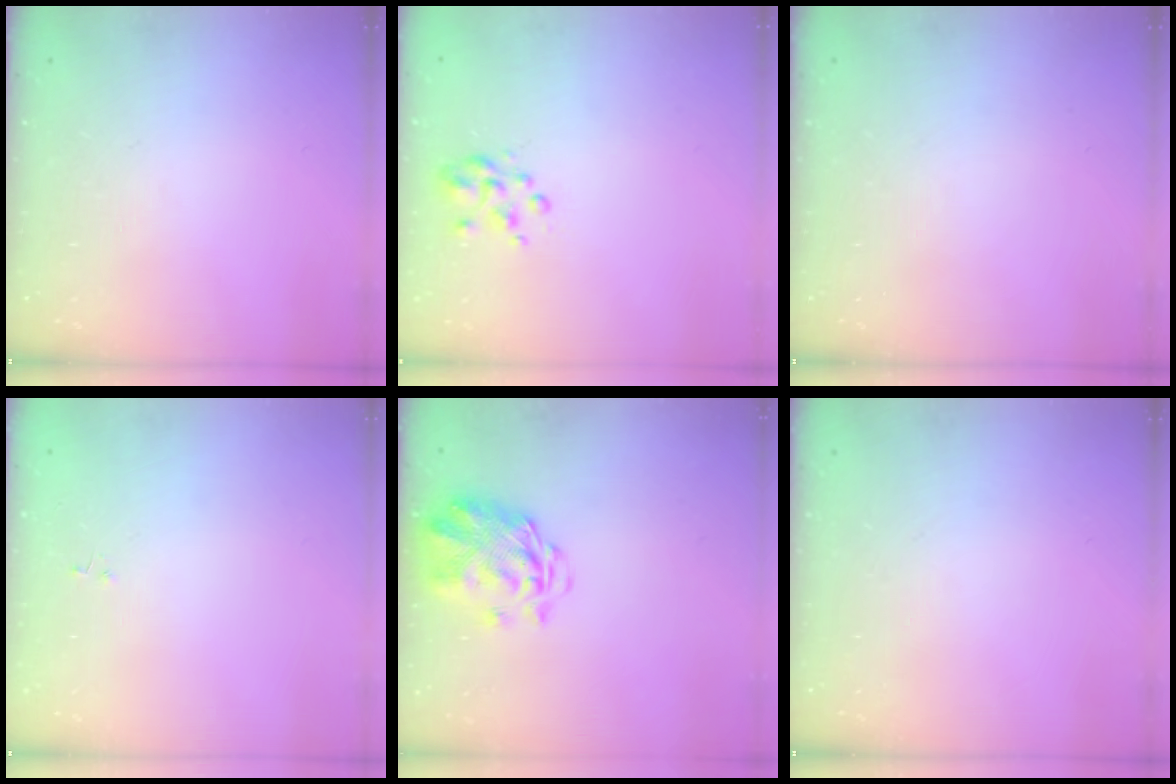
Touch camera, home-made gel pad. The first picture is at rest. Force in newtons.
{"total": 3.7, "press": 3.4, "slide": 1.4}
{"total": 0.0}
{"total": 0.0}
{"total": 3.8, "press": 3.4, "slide": 1.8}
{"total": 0.0}